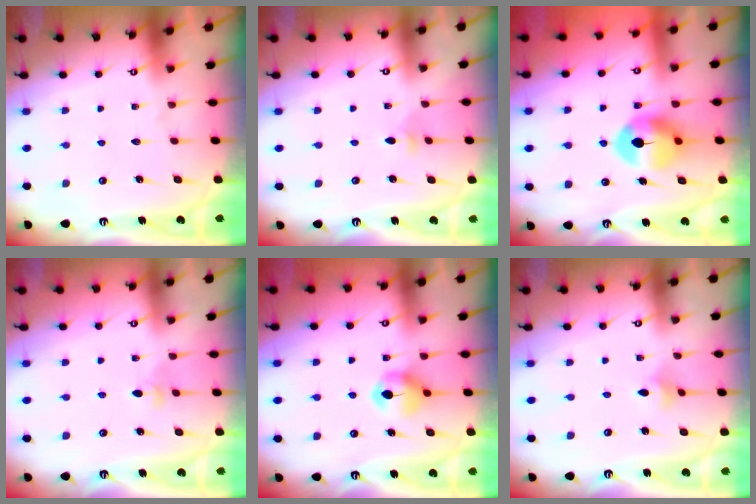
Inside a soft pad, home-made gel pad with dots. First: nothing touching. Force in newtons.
{"total": 2.8, "press": 2.7, "slide": 0.8}
{"total": 9.7, "press": 9.7, "slide": 0.5}
{"total": 3.1, "press": 3.0, "slide": 0.7}
{"total": 6.3, "press": 6.3, "slide": 0.7}
{"total": 2.9, "press": 2.8, "slide": 0.6}